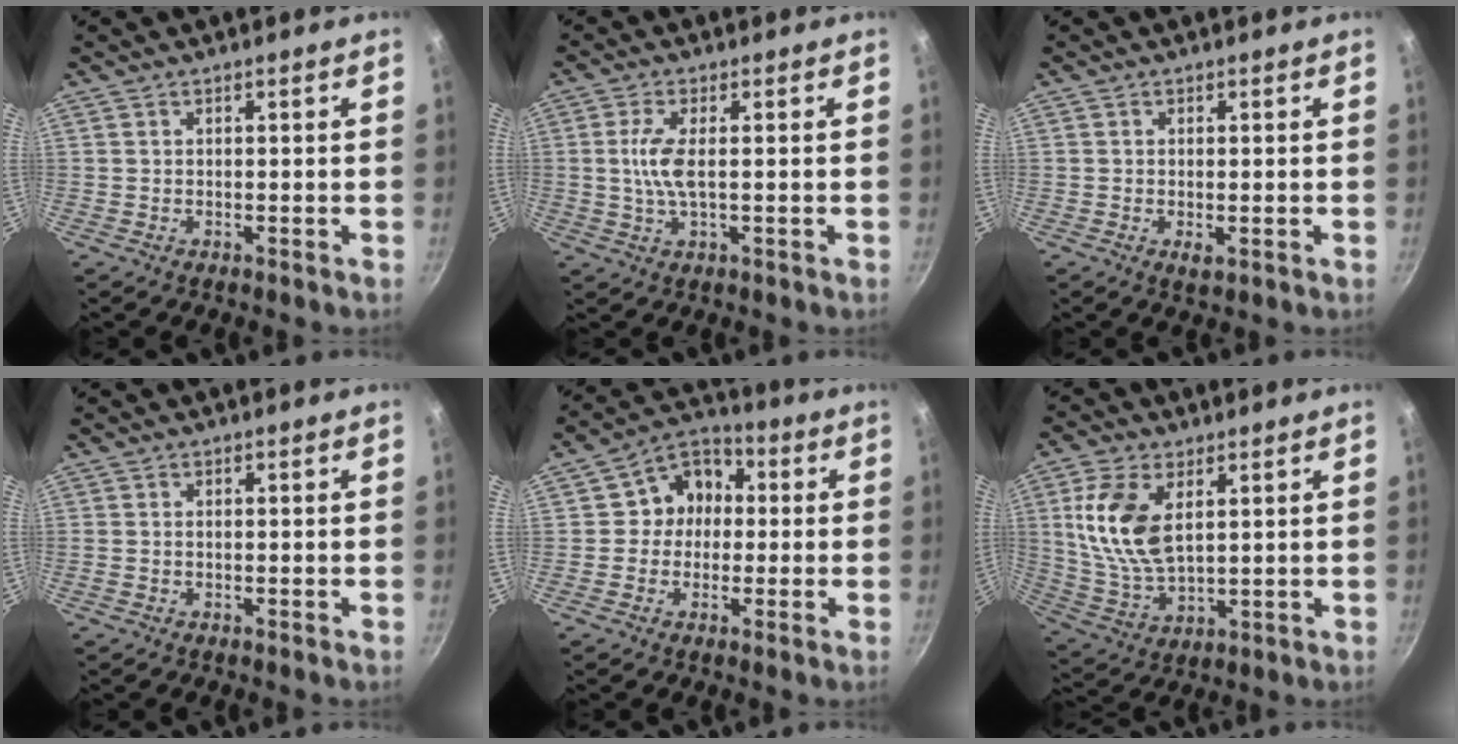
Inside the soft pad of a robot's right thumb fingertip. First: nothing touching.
{"total": 5.7, "force": [0.2, 1.8, 5.4], "torque": [-0.125, 0.002, 0.003]}
{"total": 1.7, "force": [-0.4, 0.7, 1.5], "torque": [-0.028, -0.005, -0.004]}
{"total": 0.5, "force": [-0.1, 0.4, 0.3], "torque": [-0.007, 0.003, -0.002]}
{"total": 8.7, "force": [0.2, 7.7, 4.0], "torque": [-0.020, 0.022, -0.017]}
{"total": 13.3, "force": [3.6, 7.4, 10.5], "torque": [-0.204, -0.015, 0.079]}